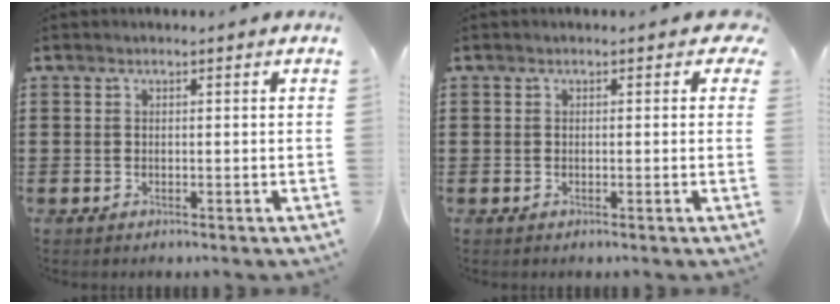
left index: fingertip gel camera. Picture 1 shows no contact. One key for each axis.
{"total": 0.9, "fx": 0.1, "fy": 0.6, "fz": 0.6, "tx": -0.007, "ty": 0.001, "tz": -0.002}